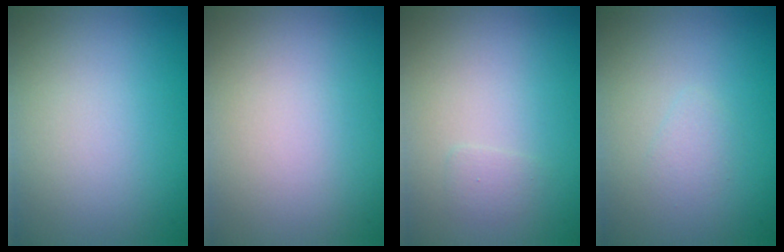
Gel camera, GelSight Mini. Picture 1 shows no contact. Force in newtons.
{"total": 0.0}
{"total": 0.8, "press": 0.8, "slide": 0.0}
{"total": 0.9, "press": 0.9, "slide": 0.1}